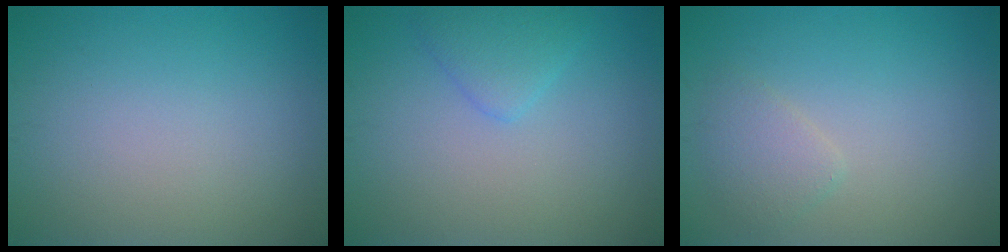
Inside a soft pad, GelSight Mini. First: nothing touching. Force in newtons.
{"total": 2.1, "press": 2.1, "slide": 0.2}
{"total": 1.7, "press": 1.7, "slide": 0.2}